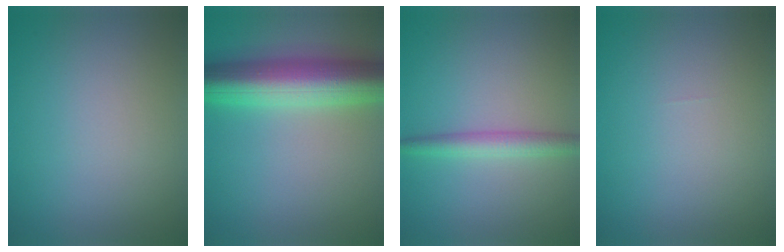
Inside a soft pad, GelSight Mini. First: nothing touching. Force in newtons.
{"total": 9.8, "press": 9.8, "slide": 0.3}
{"total": 2.6, "press": 2.6, "slide": 0.1}
{"total": 0.0}